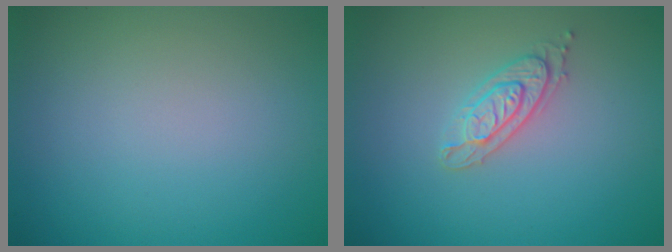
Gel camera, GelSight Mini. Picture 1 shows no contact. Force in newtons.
{"total": 2.3, "press": 2.2, "slide": 0.5}